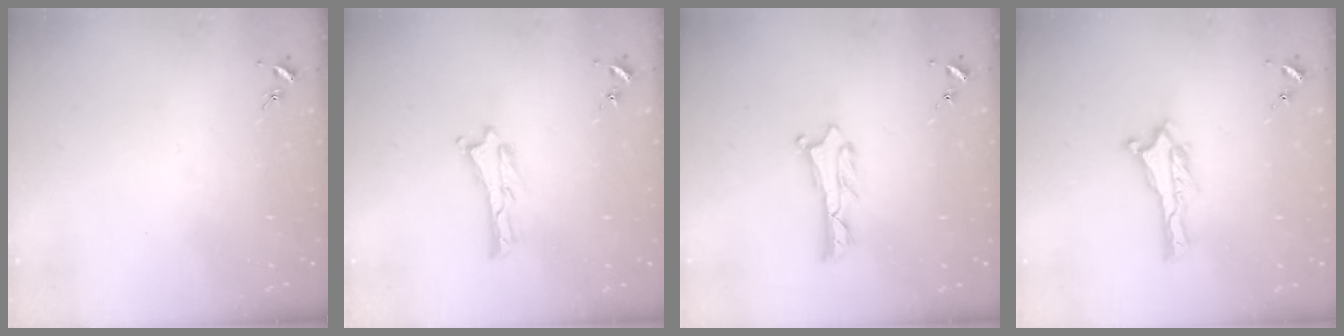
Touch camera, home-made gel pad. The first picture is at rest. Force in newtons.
{"total": 0.0}
{"total": 1.2, "press": 1.2, "slide": 0.0}
{"total": 0.0}